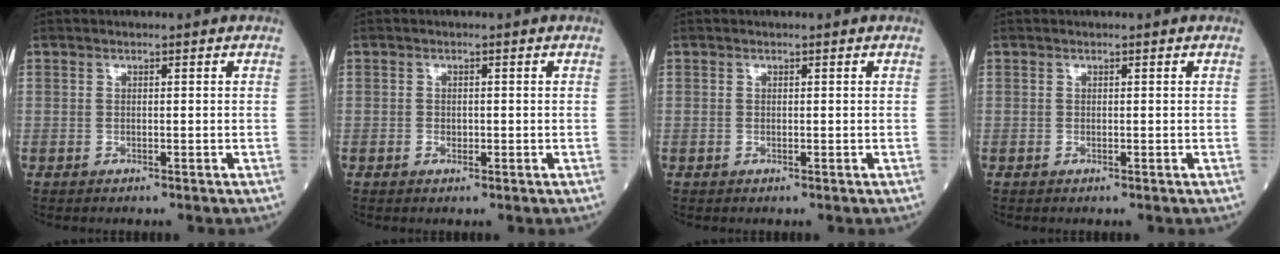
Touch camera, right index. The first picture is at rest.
{"total": 0.7, "force": [-0.1, 0.6, 0.4], "torque": [-0.009, 0.001, 0.000]}
{"total": 0.0}
{"total": 0.0}